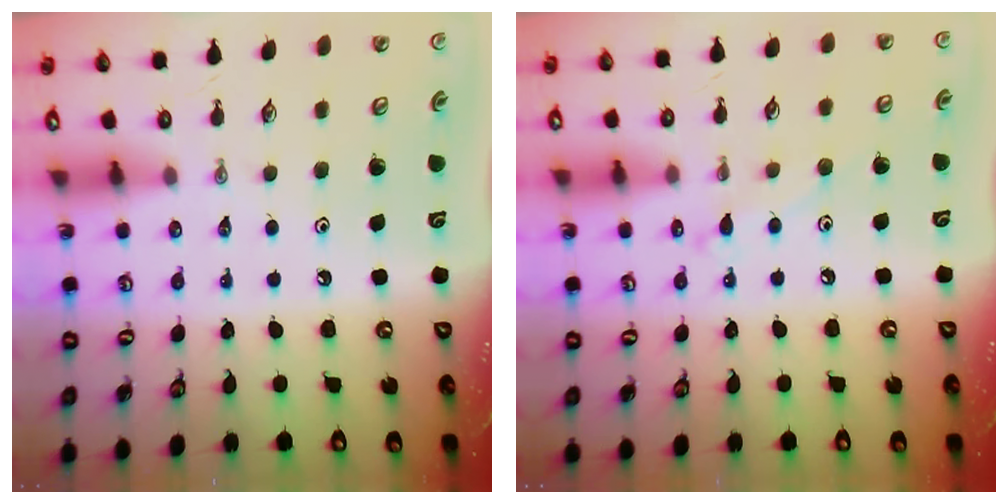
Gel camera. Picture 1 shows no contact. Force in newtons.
{"total": 6.6, "press": 6.6, "slide": 0.2}